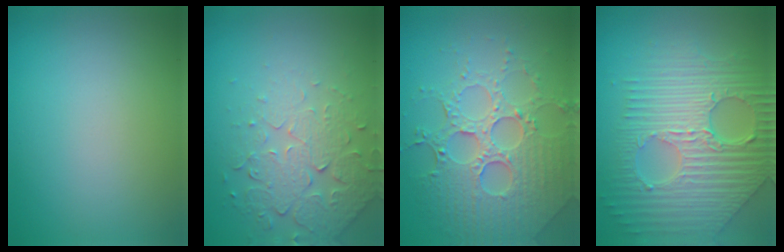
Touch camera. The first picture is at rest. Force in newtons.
{"total": 5.0, "press": 3.4, "slide": 3.7}
{"total": 6.9, "press": 5.3, "slide": 4.5}
{"total": 9.4, "press": 6.4, "slide": 7.0}